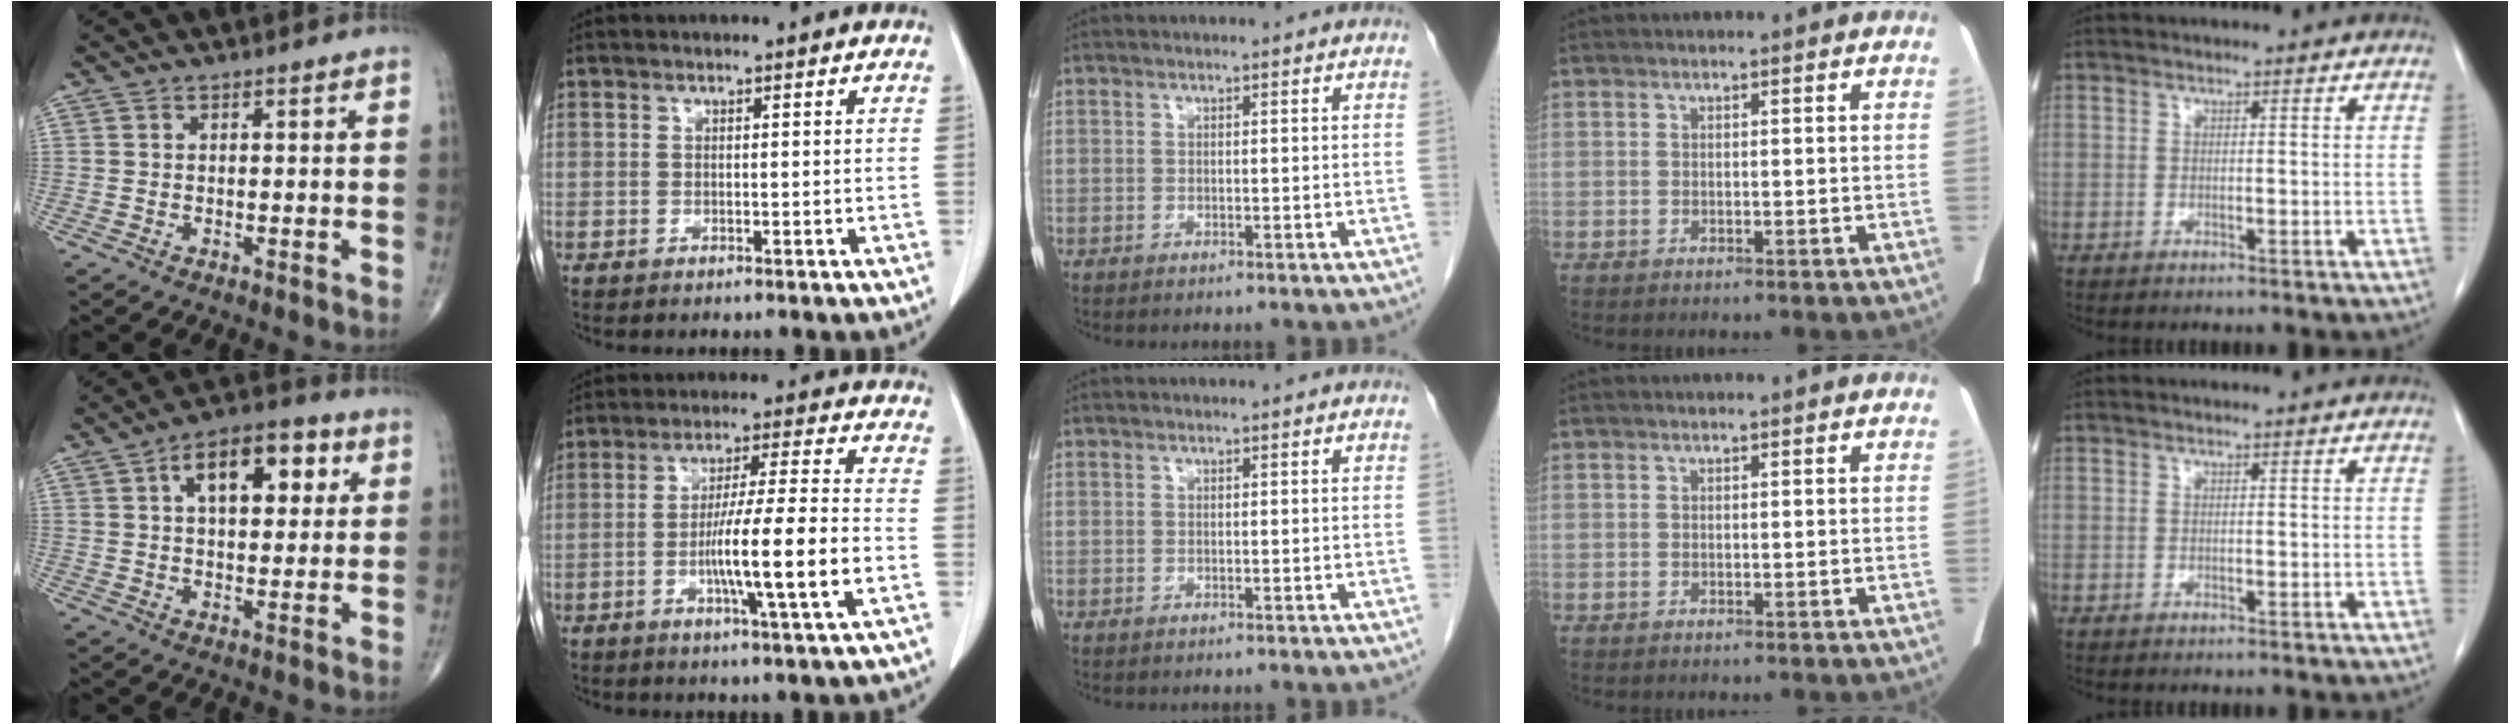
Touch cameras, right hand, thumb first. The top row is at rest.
{"thumb": {"total": 13.3, "force": [4.2, 7.0, 10.5], "torque": [-0.126, 0.012, 0.061]}, "index": {"total": 12.5, "force": [-3.2, -0.4, 12.1], "torque": [-0.210, -0.004, -0.059]}}